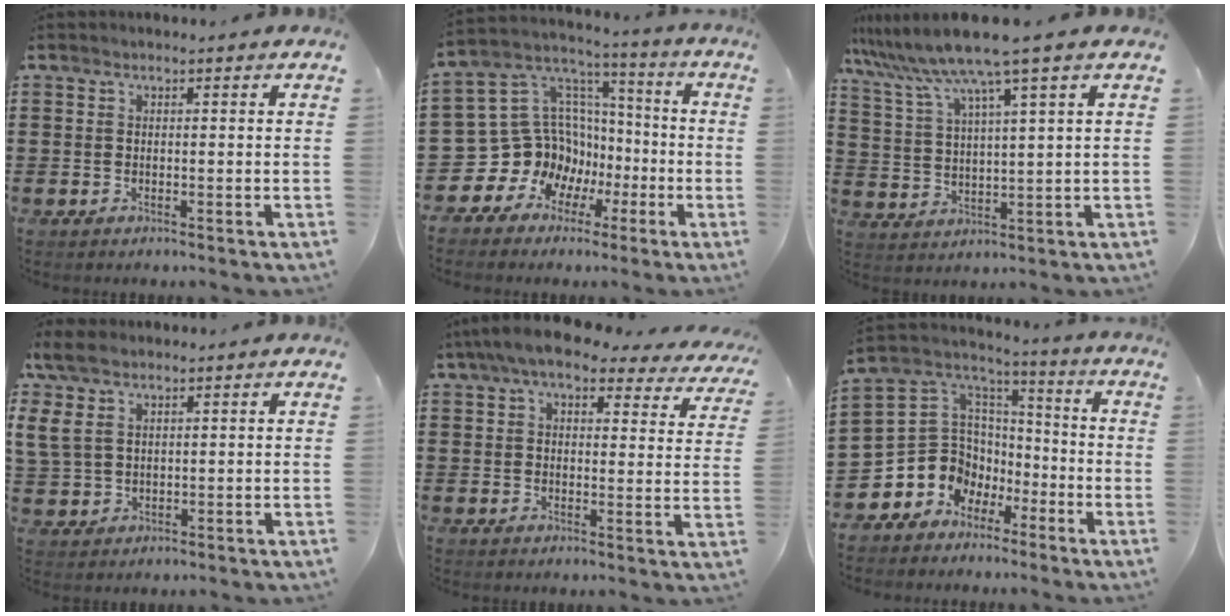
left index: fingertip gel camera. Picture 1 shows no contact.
{"total": 13.0, "force": [-3.5, 12.1, 3.2], "torque": [-0.117, -0.025, -0.037]}
{"total": 8.3, "force": [6.4, -0.7, 5.3], "torque": [-0.124, -0.035, 0.107]}
{"total": 5.8, "force": [3.1, 3.7, 3.3], "torque": [-0.099, 0.008, 0.054]}
{"total": 7.1, "force": [5.8, 1.4, 3.9], "torque": [-0.095, -0.017, 0.104]}
{"total": 8.5, "force": [-3.1, 7.8, 1.1], "torque": [-0.070, -0.012, -0.057]}